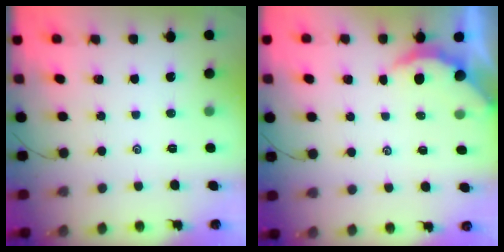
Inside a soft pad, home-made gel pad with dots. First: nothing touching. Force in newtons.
{"total": 2.4, "press": 2.3, "slide": 0.4}